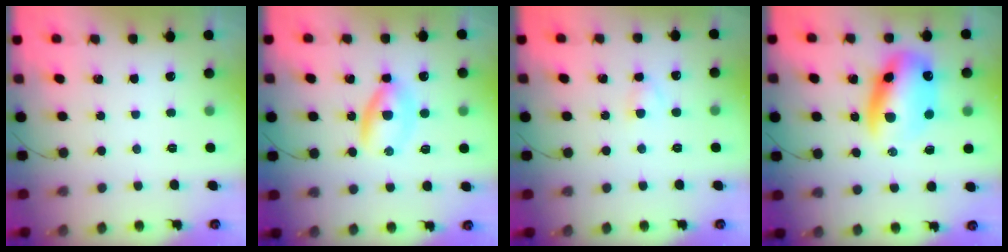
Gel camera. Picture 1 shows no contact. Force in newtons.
{"total": 4.3, "press": 4.2, "slide": 0.8}
{"total": 2.6, "press": 2.3, "slide": 1.0}
{"total": 13.3, "press": 12.8, "slide": 3.5}